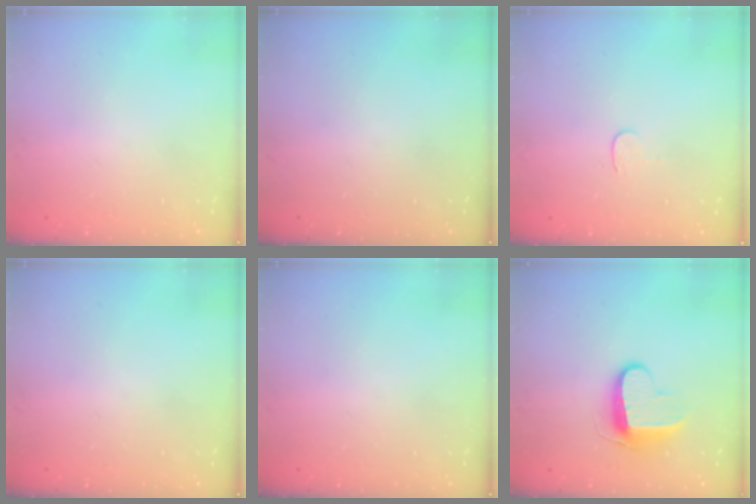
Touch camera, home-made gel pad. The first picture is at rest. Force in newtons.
{"total": 0.0}
{"total": 3.7, "press": 3.7, "slide": 0.4}
{"total": 0.0}
{"total": 0.0}
{"total": 9.6, "press": 9.6, "slide": 0.9}